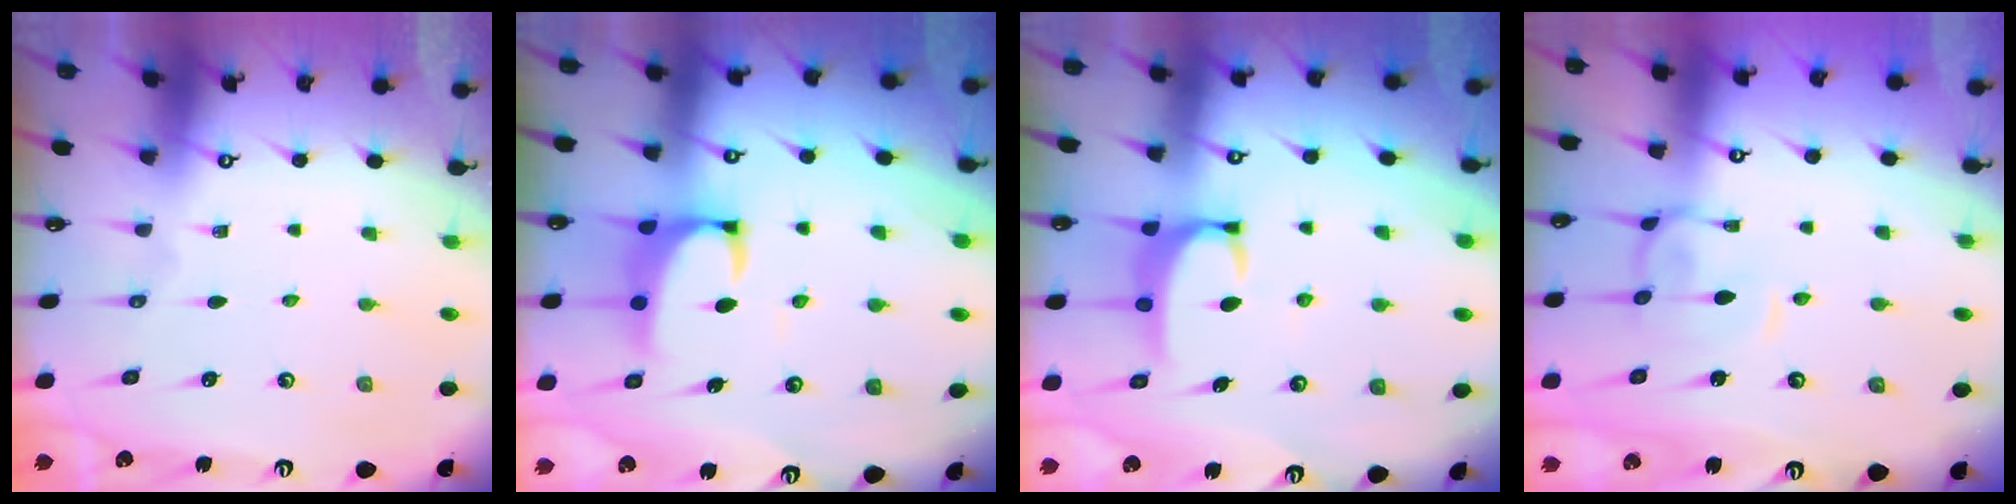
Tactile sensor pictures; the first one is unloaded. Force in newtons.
{"total": 2.3, "press": 2.1, "slide": 1.0}
{"total": 4.0, "press": 4.0, "slide": 0.7}
{"total": 1.3, "press": 1.1, "slide": 0.7}